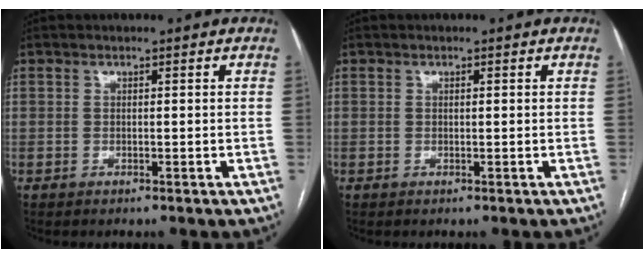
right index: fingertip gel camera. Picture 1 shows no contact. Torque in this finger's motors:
{"motor_torque": [-0.14, 0.09, -0.04, 0.00]}